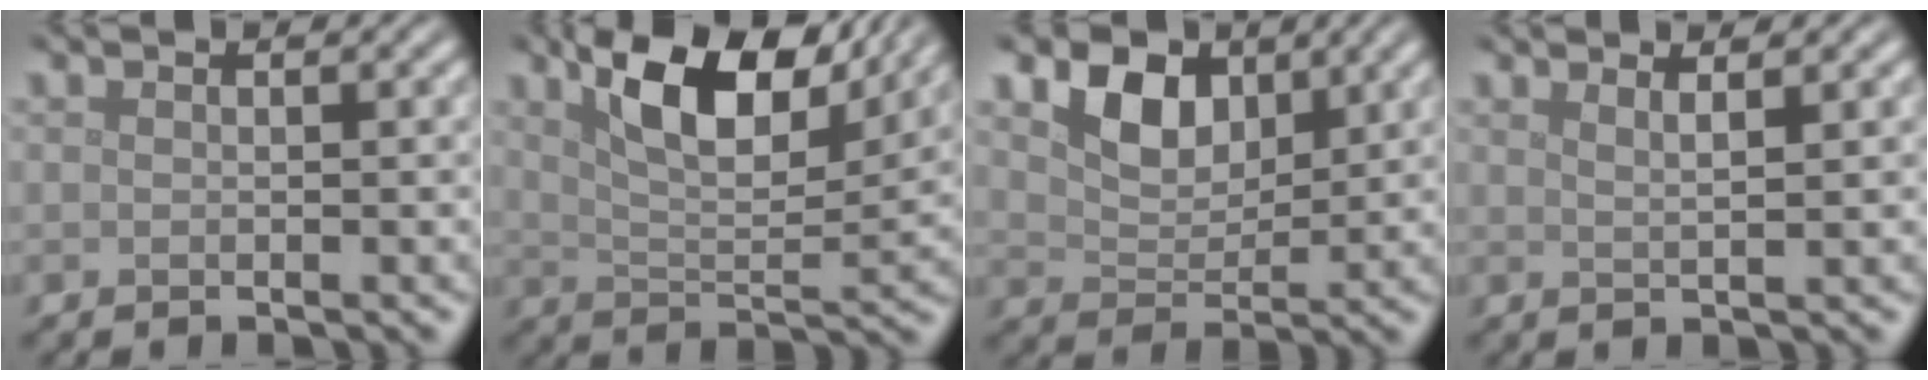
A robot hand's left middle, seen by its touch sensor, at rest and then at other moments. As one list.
[{"total": 10.4, "force": [6.1, 4.0, 7.4], "torque": [-0.129, 0.013, 0.105]}, {"total": 4.7, "force": [2.5, 3.0, 2.6], "torque": [-0.061, -0.003, 0.040]}, {"total": 2.2, "force": [1.5, 0.7, 1.5], "torque": [-0.003, 0.007, -0.002]}]